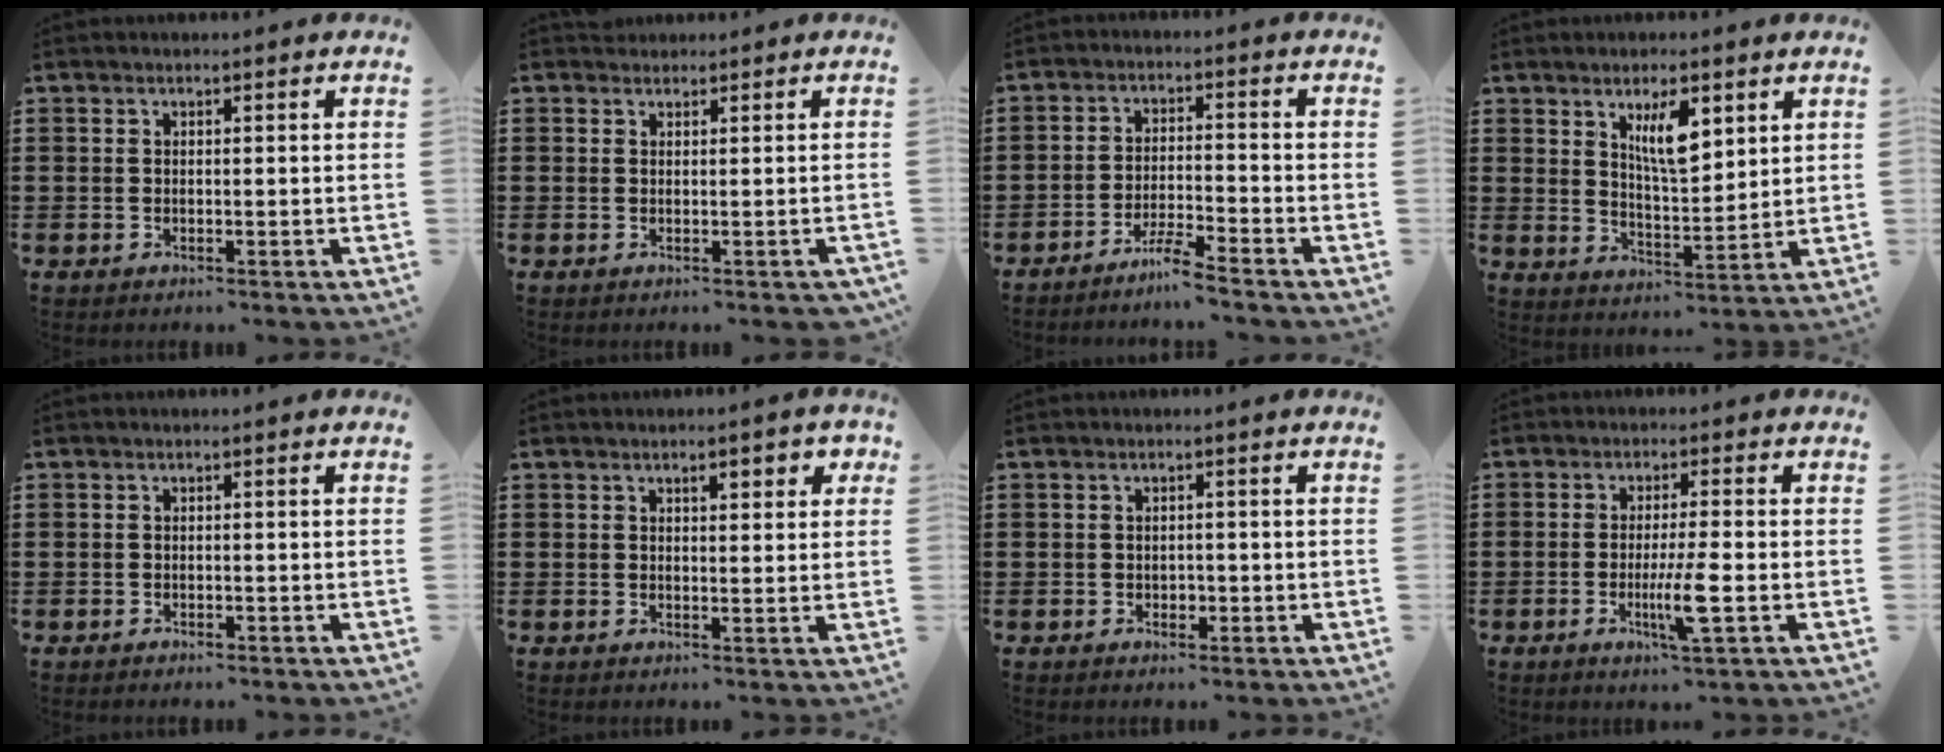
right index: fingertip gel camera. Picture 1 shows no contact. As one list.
[{"total": 0.9, "force": [0.7, 0.6, 0.0], "torque": [-0.002, 0.001, 0.014]}, {"total": 4.3, "force": [-3.9, -0.5, 1.6], "torque": [-0.044, -0.009, -0.081]}, {"total": 6.8, "force": [3.3, 2.3, 5.5], "torque": [-0.100, -0.001, 0.053]}, {"total": 0.6, "force": [-0.5, 0.1, 0.1], "torque": [-0.005, -0.002, -0.011]}, {"total": 2.7, "force": [1.3, 1.0, 2.1], "torque": [-0.028, 0.000, 0.016]}, {"total": 1.1, "force": [-0.4, 0.8, 0.6], "torque": [-0.013, 0.002, -0.008]}, {"total": 6.2, "force": [-1.8, 0.2, 5.9], "torque": [-0.112, -0.019, -0.034]}]